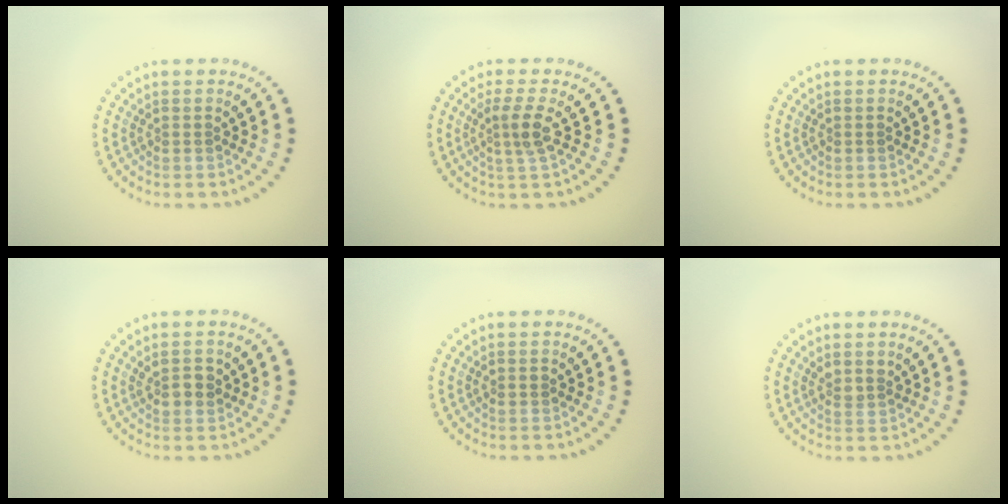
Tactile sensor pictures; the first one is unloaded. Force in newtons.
{"total": 2.4, "press": 1.8, "slide": 1.5}
{"total": 0.0}
{"total": 2.0, "press": 1.9, "slide": 0.6}
{"total": 0.8, "press": 0.8, "slide": 0.0}
{"total": 1.5, "press": 1.1, "slide": 0.9}